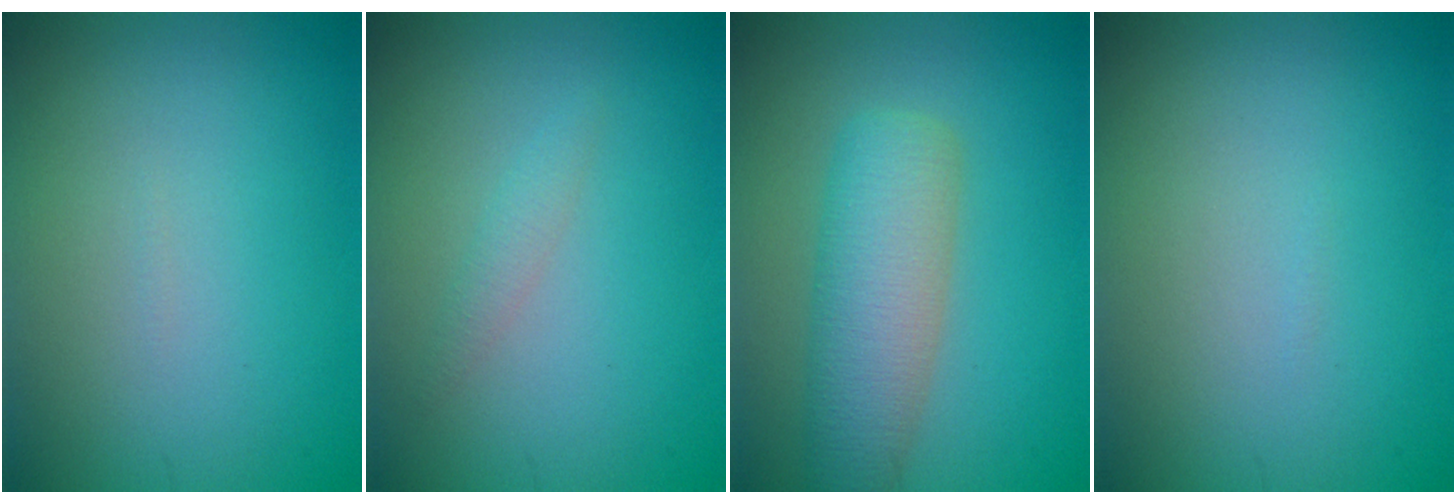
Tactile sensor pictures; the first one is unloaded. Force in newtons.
{"total": 1.1, "press": 1.1, "slide": 0.0}
{"total": 5.9, "press": 5.9, "slide": 0.3}
{"total": 0.0}